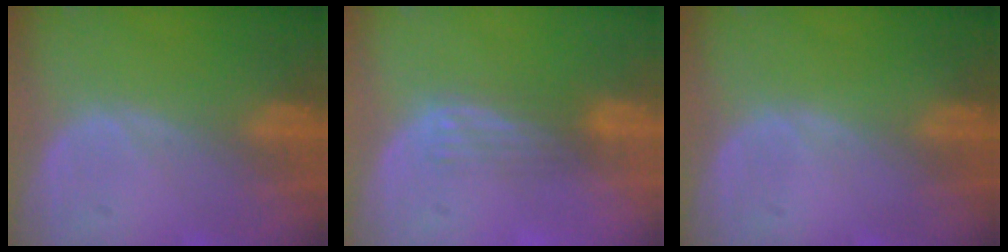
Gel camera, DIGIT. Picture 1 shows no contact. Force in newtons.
{"total": 2.9, "press": 2.7, "slide": 1.2}
{"total": 0.0}